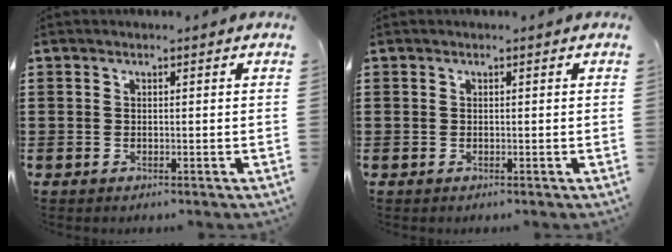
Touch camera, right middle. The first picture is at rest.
{"total": 0.0}